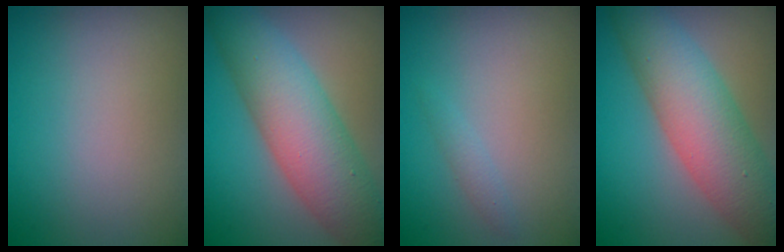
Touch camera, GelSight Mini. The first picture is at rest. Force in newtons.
{"total": 8.6, "press": 8.6, "slide": 0.2}
{"total": 0.8, "press": 0.8, "slide": 0.1}
{"total": 8.0, "press": 8.0, "slide": 0.4}